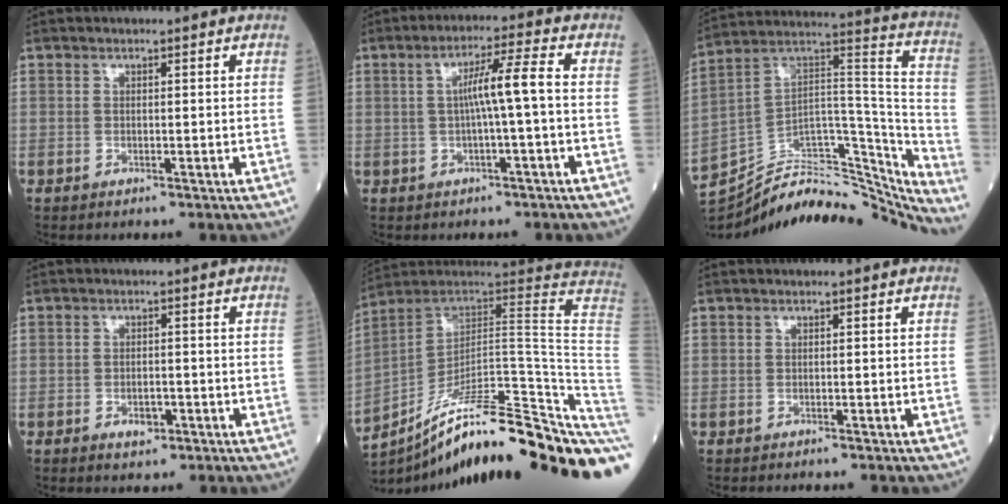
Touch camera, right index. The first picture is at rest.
{"total": 5.9, "force": [-0.2, -0.6, 5.9], "torque": [-0.100, 0.014, -0.001]}
{"total": 28.8, "force": [-25.9, 6.7, 10.7], "torque": [-0.158, 0.043, -0.387]}
{"total": 2.6, "force": [-1.3, 1.4, 1.8], "torque": [-0.027, 0.003, -0.015]}
{"total": 33.3, "force": [-25.4, 0.4, 21.6], "torque": [-0.170, -0.004, -0.357]}
{"total": 0.6, "force": [-0.5, 0.0, 0.3], "torque": [-0.004, -0.001, -0.009]}